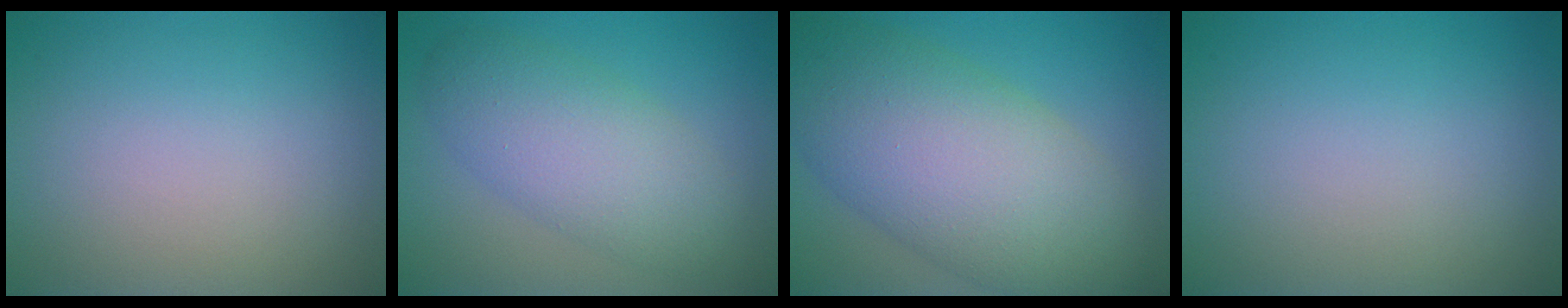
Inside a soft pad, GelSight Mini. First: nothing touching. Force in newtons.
{"total": 5.9, "press": 5.9, "slide": 0.1}
{"total": 11.4, "press": 11.4, "slide": 0.5}
{"total": 0.0}